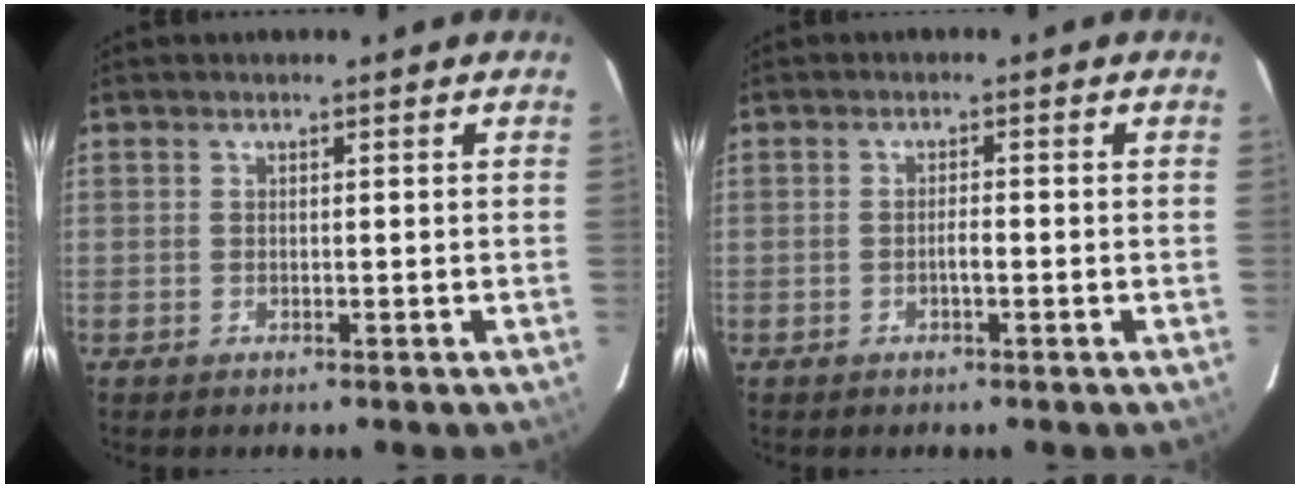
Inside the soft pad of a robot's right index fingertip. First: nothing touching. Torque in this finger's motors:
{"motor_torque": [0.21, -0.10, 0.20, 0.03]}